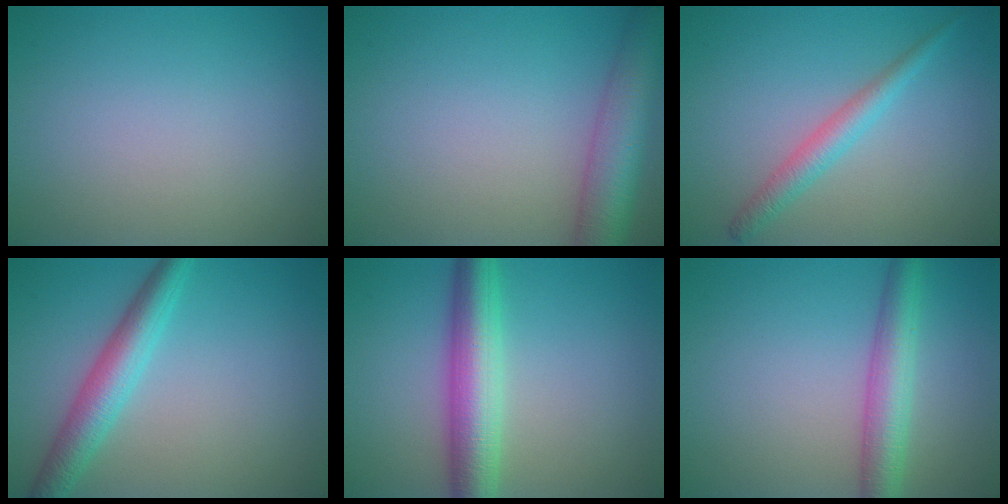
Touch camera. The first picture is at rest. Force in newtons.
{"total": 6.5, "press": 6.5, "slide": 0.3}
{"total": 2.4, "press": 2.4, "slide": 0.1}
{"total": 5.0, "press": 5.0, "slide": 0.3}
{"total": 6.3, "press": 6.3, "slide": 0.1}
{"total": 4.3, "press": 4.3, "slide": 0.3}